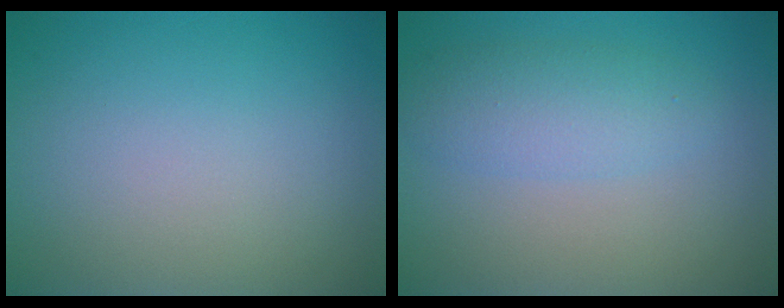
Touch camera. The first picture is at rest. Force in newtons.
{"total": 3.1, "press": 3.1, "slide": 0.2}